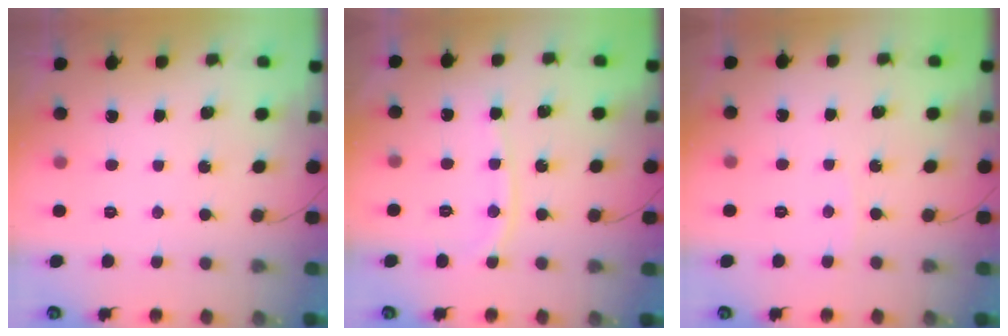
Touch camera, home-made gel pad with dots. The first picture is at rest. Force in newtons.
{"total": 8.4, "press": 8.3, "slide": 1.2}
{"total": 2.2, "press": 2.2, "slide": 0.2}